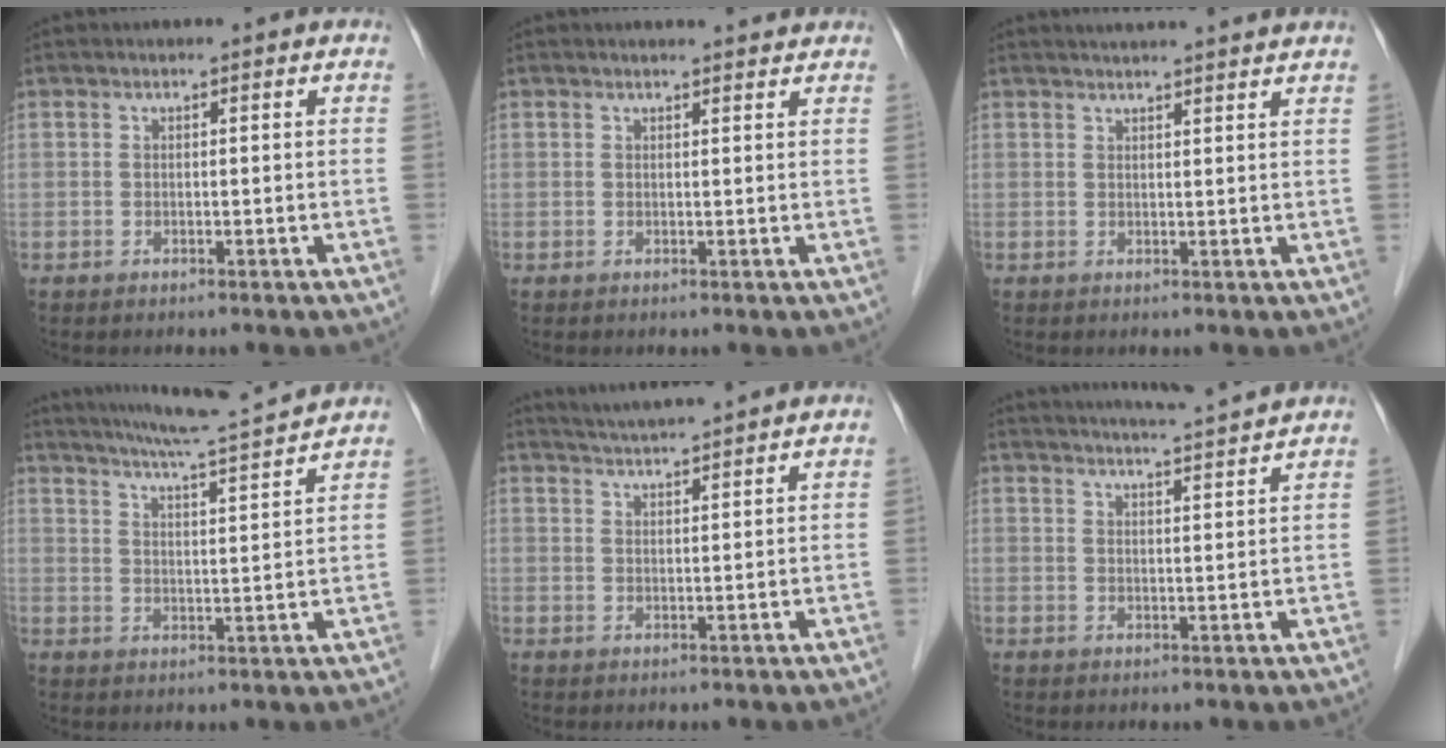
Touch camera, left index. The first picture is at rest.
{"total": 3.3, "force": [3.2, 0.7, 0.7], "torque": [-0.003, 0.005, 0.036]}
{"total": 9.1, "force": [8.4, 0.2, 3.4], "torque": [-0.042, 0.018, 0.100]}
{"total": 13.2, "force": [12.2, -0.8, 4.8], "torque": [-0.086, 0.001, 0.177]}
{"total": 8.6, "force": [8.0, -0.2, 3.0], "torque": [-0.053, 0.024, 0.120]}
{"total": 9.7, "force": [9.1, -0.5, 3.2], "torque": [-0.054, 0.011, 0.127]}